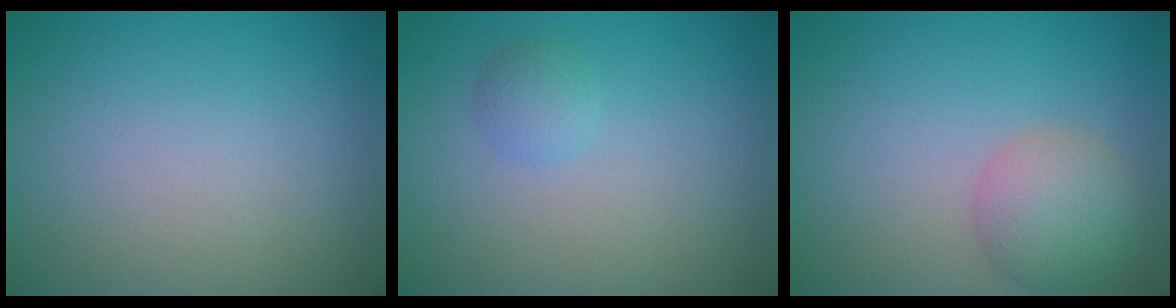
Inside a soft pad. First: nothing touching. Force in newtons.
{"total": 1.3, "press": 1.3, "slide": 0.1}
{"total": 4.1, "press": 4.1, "slide": 0.3}